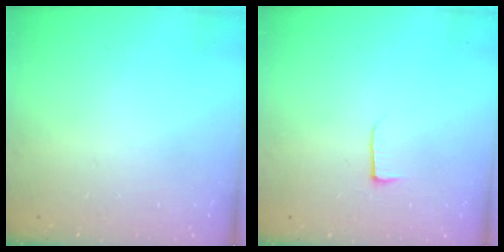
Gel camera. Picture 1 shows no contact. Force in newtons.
{"total": 3.8, "press": 3.8, "slide": 0.5}